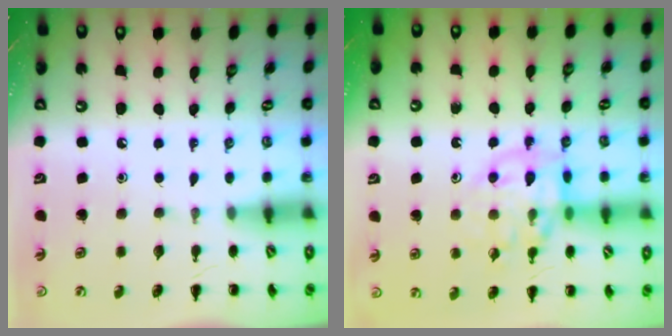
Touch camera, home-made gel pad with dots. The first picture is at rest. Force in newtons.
{"total": 13.1, "press": 13.0, "slide": 1.8}